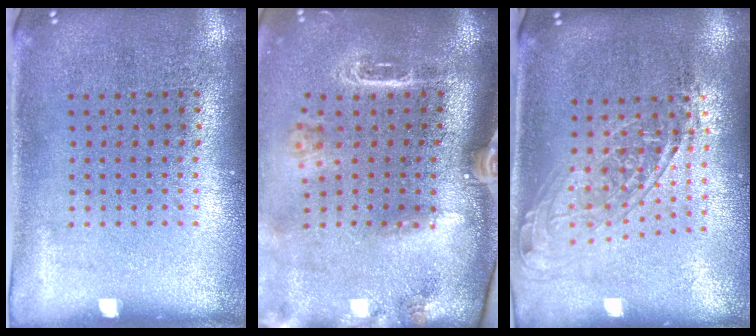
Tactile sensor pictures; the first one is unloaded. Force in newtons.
{"total": 2.6, "press": 2.0, "slide": 1.7}
{"total": 1.5, "press": 1.3, "slide": 0.9}